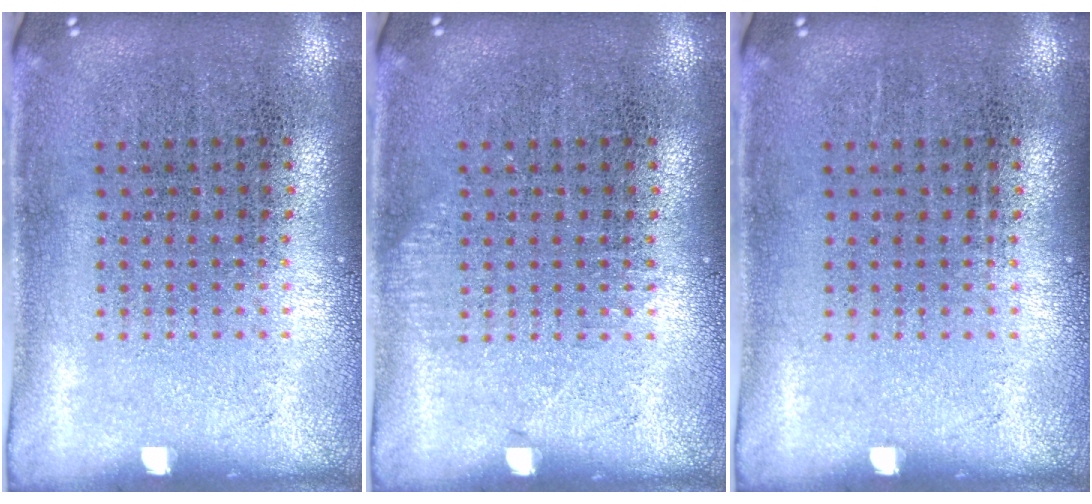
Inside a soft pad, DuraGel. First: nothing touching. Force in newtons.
{"total": 0.8, "press": 0.7, "slide": 0.2}
{"total": 0.0}